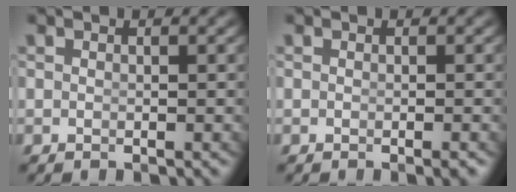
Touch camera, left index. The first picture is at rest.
{"total": 0.7, "force": [-0.5, -0.2, 0.4], "torque": [-0.005, 0.000, -0.009]}